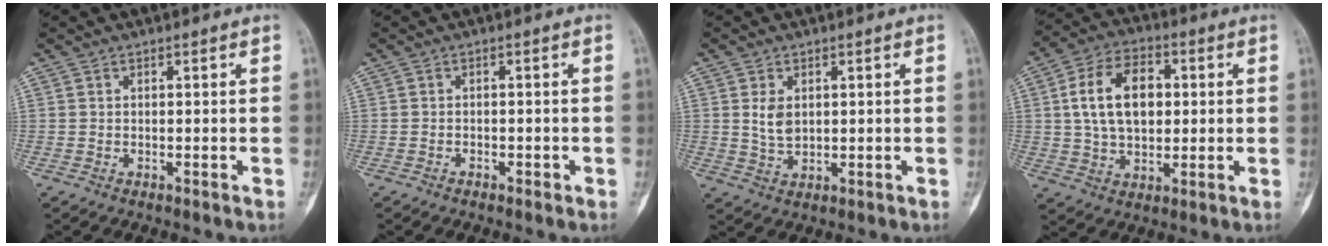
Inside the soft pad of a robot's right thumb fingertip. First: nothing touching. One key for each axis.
{"total": 1.0, "fx": -0.6, "fy": 0.6, "fz": 0.5, "tx": -0.012, "ty": 0.006, "tz": -0.010}
{"total": 4.1, "fx": 0.9, "fy": 2.7, "fz": 2.9, "tx": -0.045, "ty": -0.009, "tz": 0.024}
{"total": 13.6, "fx": 2.1, "fy": 8.8, "fz": 10.2, "tx": -0.156, "ty": 0.011, "tz": 0.034}